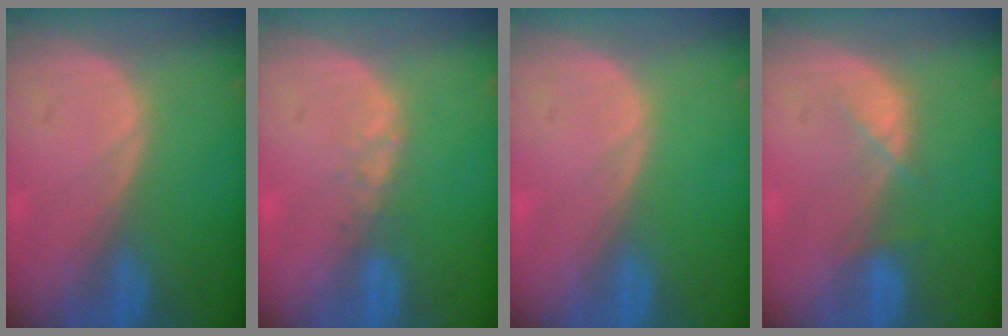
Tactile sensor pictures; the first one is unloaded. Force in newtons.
{"total": 1.4, "press": 1.4, "slide": 0.2}
{"total": 0.0}
{"total": 2.4, "press": 2.3, "slide": 0.5}